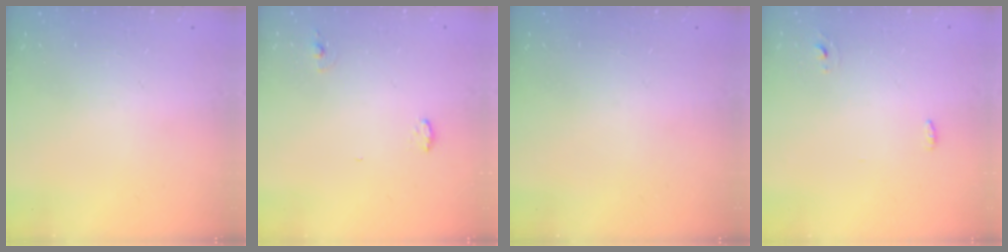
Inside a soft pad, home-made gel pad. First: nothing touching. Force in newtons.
{"total": 5.1, "press": 4.5, "slide": 2.4}
{"total": 0.0}
{"total": 3.1, "press": 2.8, "slide": 1.2}